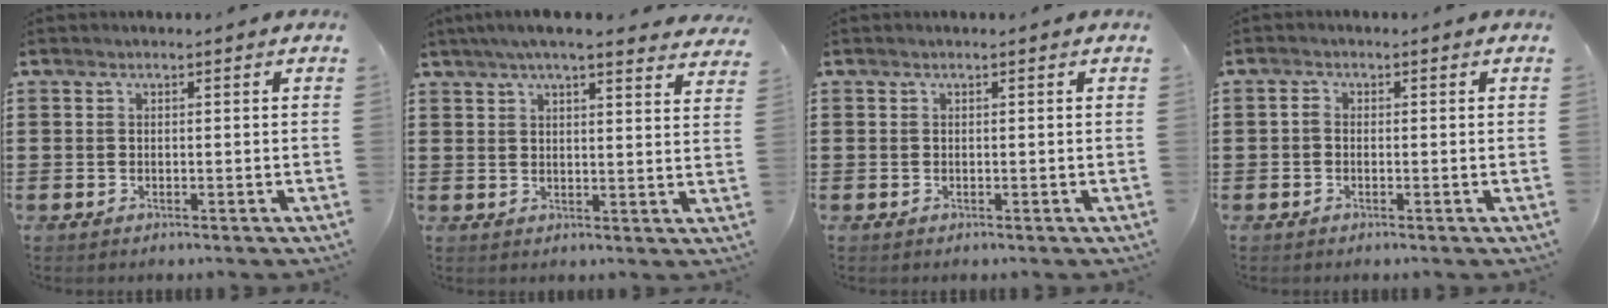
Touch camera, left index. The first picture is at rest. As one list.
[{"total": 5.4, "force": [4.7, -0.1, 2.6], "torque": [-0.064, -0.012, 0.085]}, {"total": 0.0}, {"total": 1.0, "force": [-0.4, 0.5, 0.7], "torque": [-0.015, 0.001, -0.009]}]